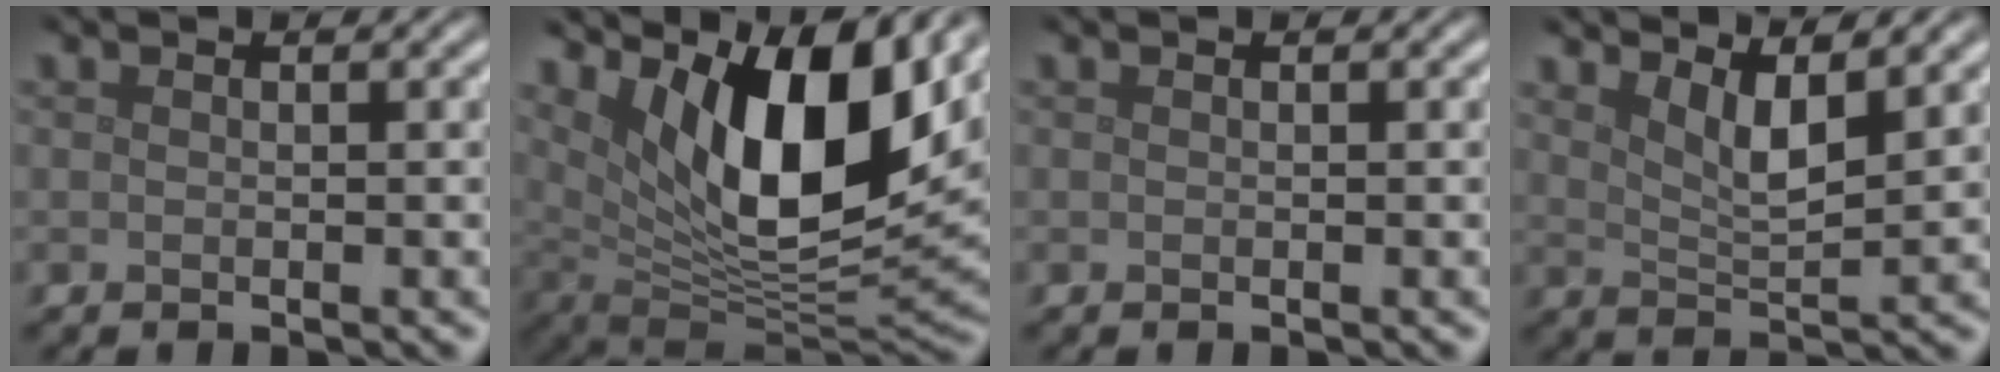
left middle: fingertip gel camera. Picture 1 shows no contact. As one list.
[{"total": 12.6, "force": [5.0, 4.9, 10.4], "torque": [-0.172, -0.008, 0.091]}, {"total": 0.0}, {"total": 3.5, "force": [2.4, 0.8, 2.4], "torque": [-0.045, -0.009, 0.046]}]